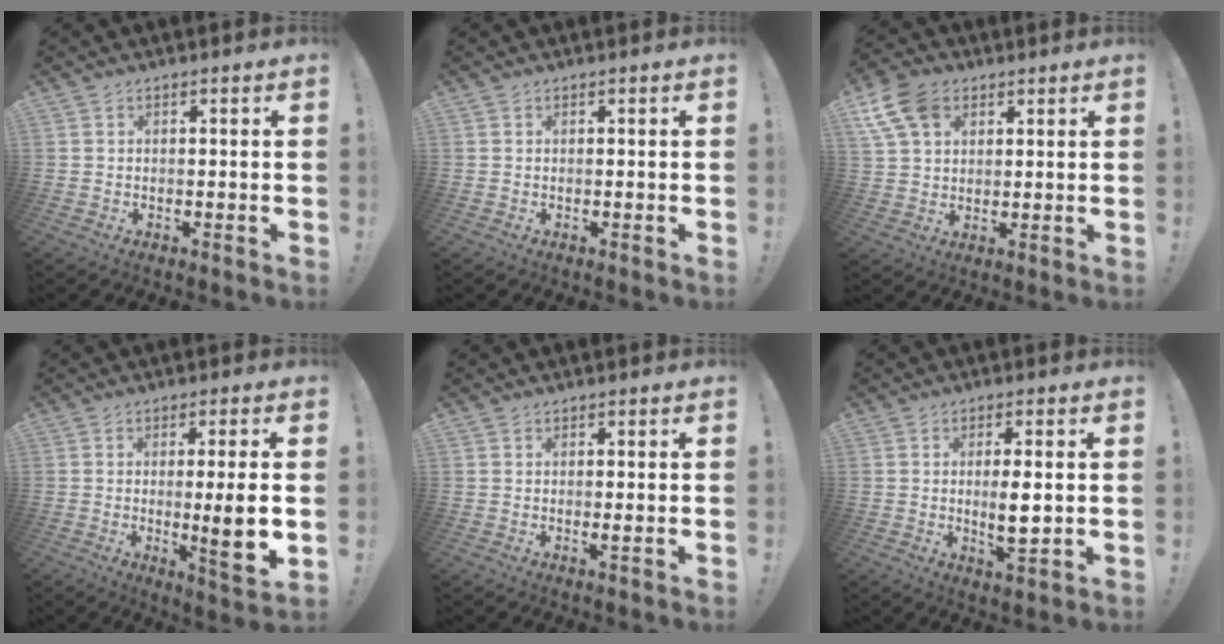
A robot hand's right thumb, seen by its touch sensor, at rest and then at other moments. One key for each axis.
{"total": 0.0}
{"total": 12.2, "fx": 5.7, "fy": 8.3, "fz": 6.9, "tx": -0.130, "ty": -0.016, "tz": 0.113}
{"total": 10.1, "fx": -0.7, "fy": 0.8, "fz": 10.1, "tx": -0.144, "ty": -0.011, "tz": -0.013}
{"total": 1.0, "fx": 0.7, "fy": 0.0, "fz": 0.6, "tx": -0.006, "ty": -0.004, "tz": 0.011}
{"total": 6.3, "fx": 0.1, "fy": 1.6, "fz": 6.0, "tx": -0.094, "ty": -0.011, "tz": -0.002}